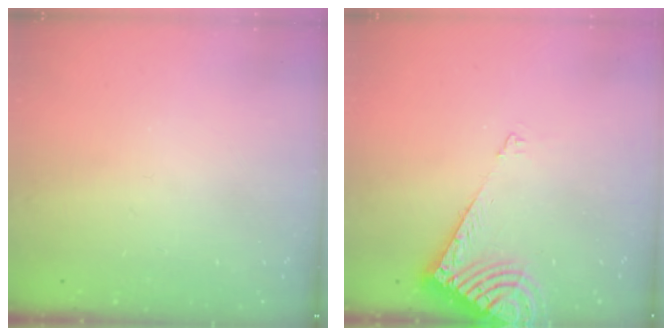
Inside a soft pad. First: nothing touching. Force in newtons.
{"total": 8.4, "press": 8.4, "slide": 1.0}